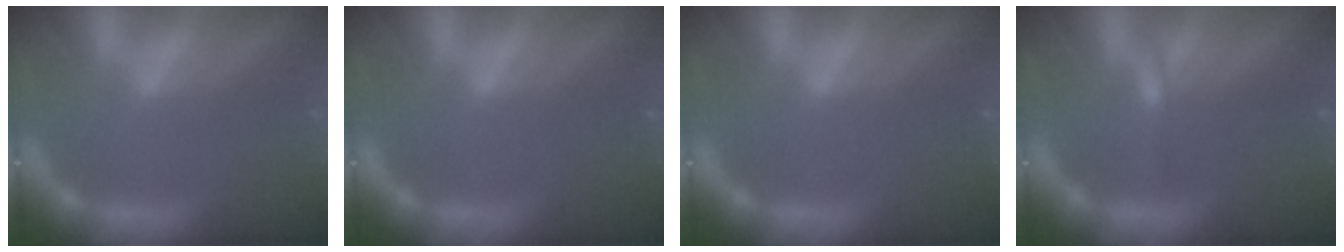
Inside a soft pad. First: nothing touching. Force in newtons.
{"total": 0.0}
{"total": 0.0}
{"total": 0.9}